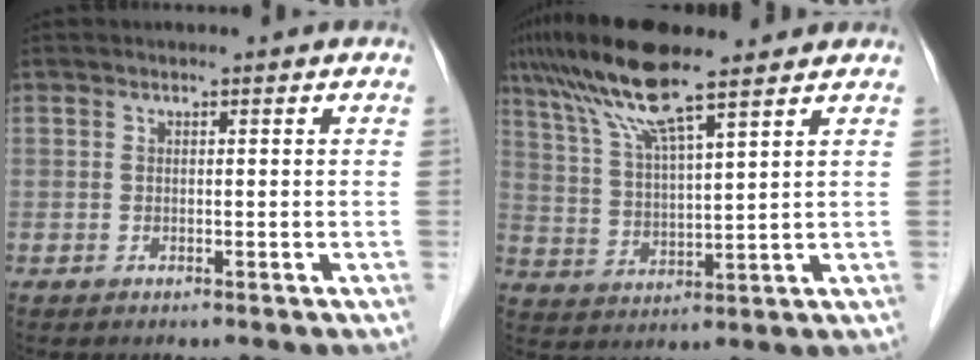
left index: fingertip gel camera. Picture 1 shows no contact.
{"total": 11.6, "force": [8.5, 0.5, 7.8], "torque": [-0.154, 0.020, 0.157]}